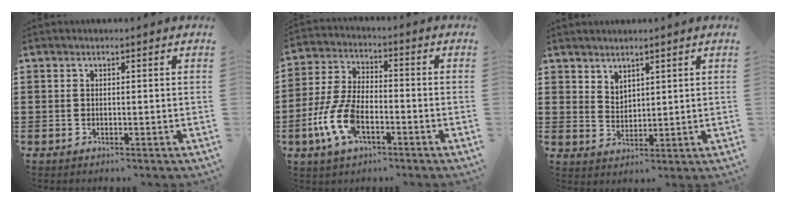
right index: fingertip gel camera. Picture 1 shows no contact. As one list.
[{"total": 9.1, "force": [-3.6, 4.4, 7.1], "torque": [-0.182, -0.010, -0.072]}, {"total": 2.9, "force": [2.6, 1.2, -0.1], "torque": [-0.006, 0.000, 0.052]}]